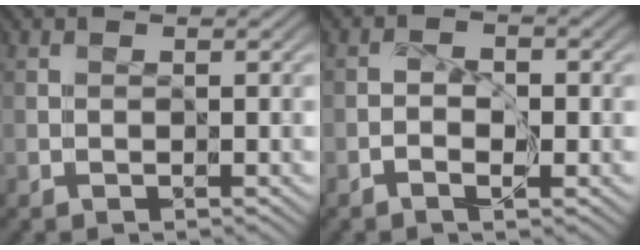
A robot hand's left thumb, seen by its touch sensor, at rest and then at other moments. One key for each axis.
{"total": 1.7, "fx": -0.7, "fy": 0.8, "fz": 1.3, "tx": -0.021, "ty": 0.001, "tz": -0.014}